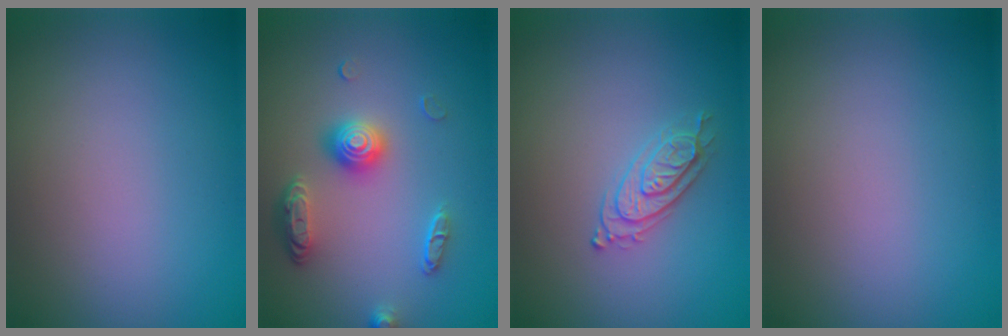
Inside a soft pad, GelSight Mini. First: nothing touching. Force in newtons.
{"total": 3.4, "press": 3.0, "slide": 1.7}
{"total": 2.2, "press": 2.2, "slide": 0.3}
{"total": 0.0}